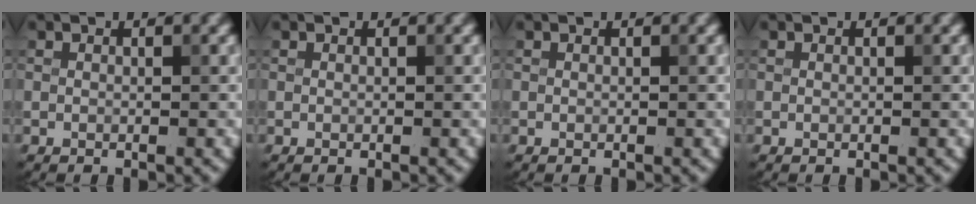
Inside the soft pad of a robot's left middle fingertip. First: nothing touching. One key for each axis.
{"total": 0.0}
{"total": 0.0}
{"total": 0.0}